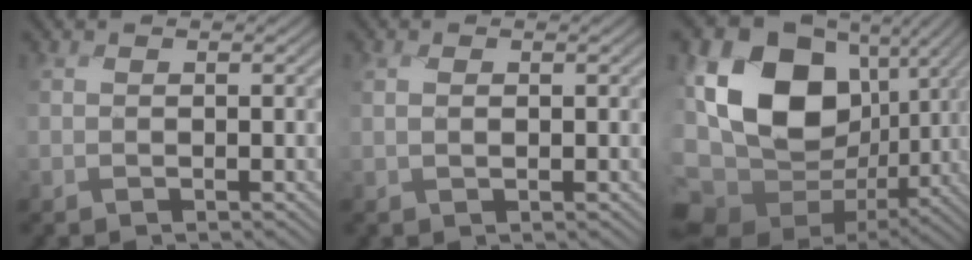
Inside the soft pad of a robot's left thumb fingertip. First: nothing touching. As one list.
[{"total": 1.4, "force": [0.2, 0.8, 1.2], "torque": [-0.027, 0.002, 0.003]}, {"total": 15.8, "force": [-0.2, 11.8, 10.5], "torque": [-0.223, -0.004, -0.002]}]